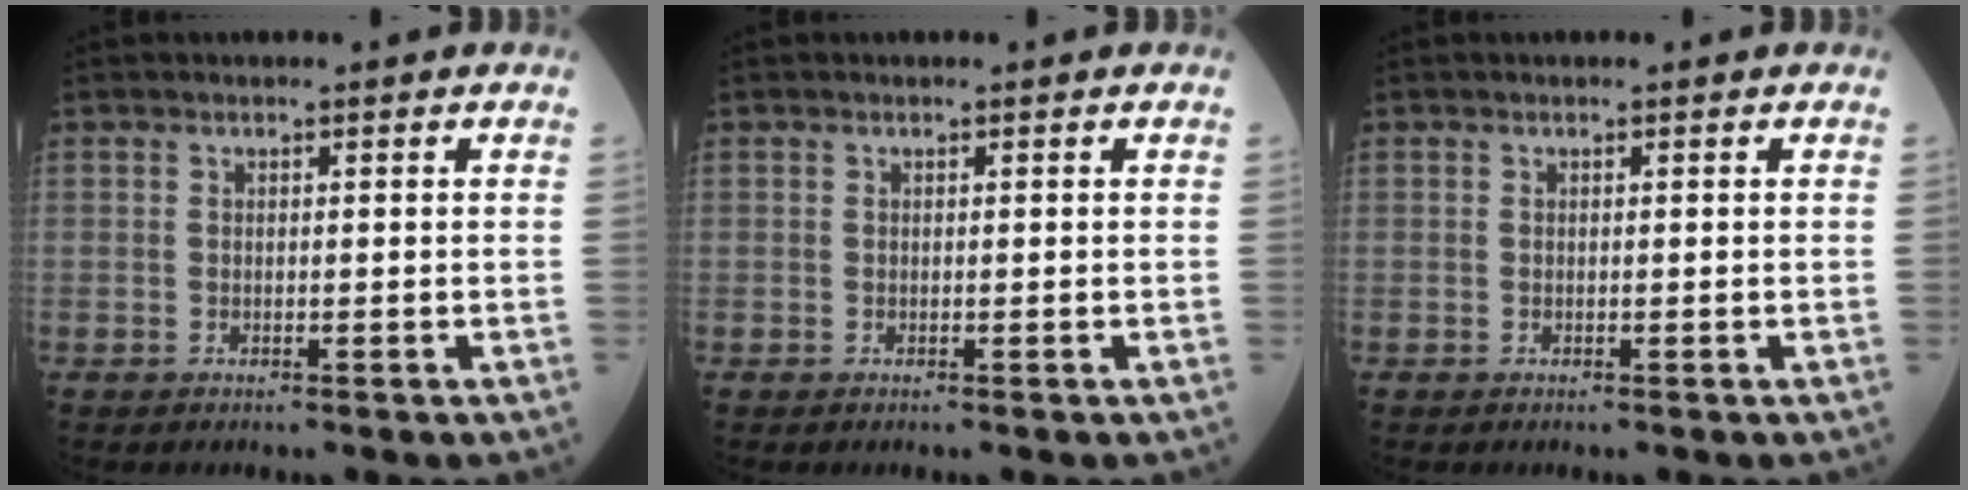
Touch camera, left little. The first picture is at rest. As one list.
[{"total": 0.0}, {"total": 0.0}]